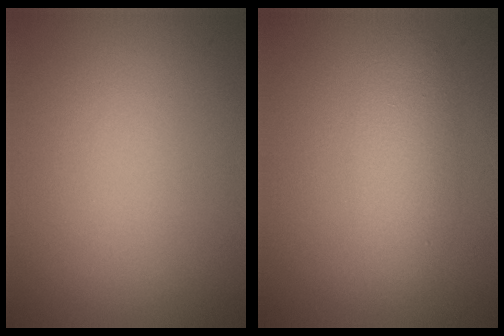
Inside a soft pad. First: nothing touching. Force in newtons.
{"total": 3.3, "press": 3.3, "slide": 0.1}